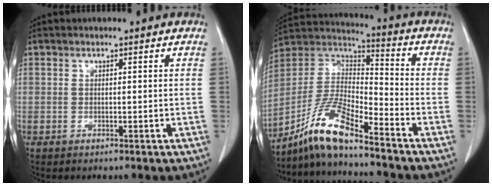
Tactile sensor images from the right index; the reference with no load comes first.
{"total": 11.9, "force": [-9.0, 1.4, 7.6], "torque": [-0.159, 0.011, -0.168]}